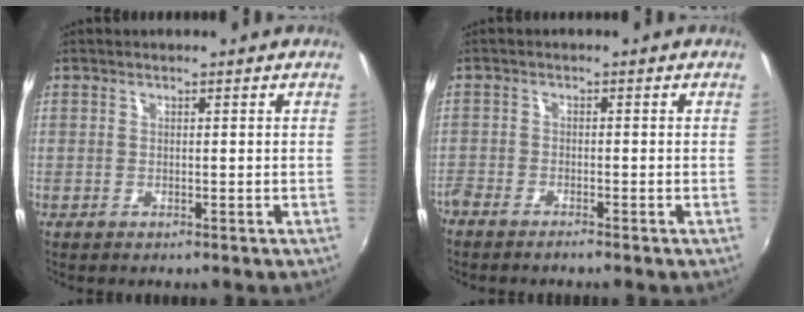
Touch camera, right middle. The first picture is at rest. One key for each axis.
{"total": 3.5, "fx": -3.1, "fy": 0.8, "fz": 1.3, "tx": -0.043, "ty": -0.013, "tz": -0.064}